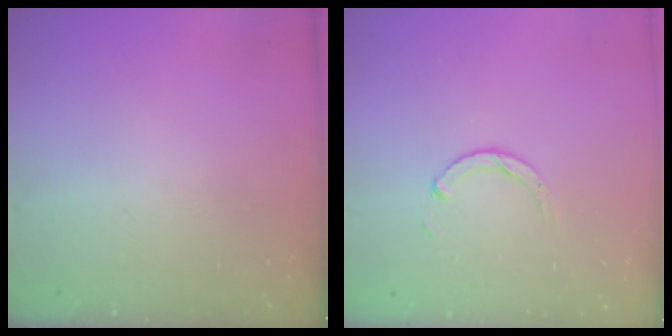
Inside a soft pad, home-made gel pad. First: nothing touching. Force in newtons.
{"total": 2.9, "press": 2.9, "slide": 0.4}